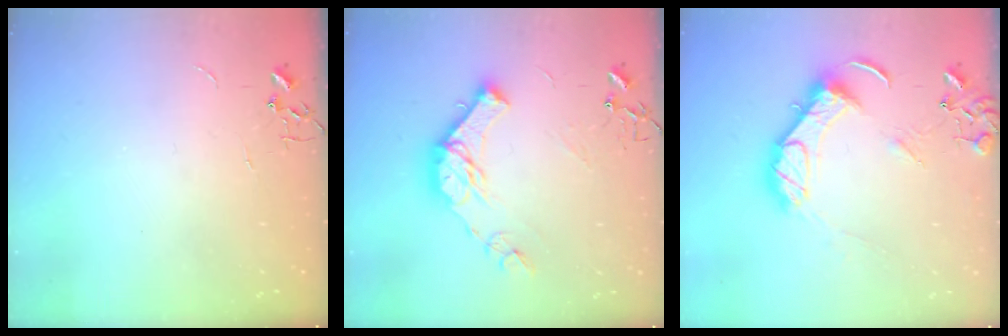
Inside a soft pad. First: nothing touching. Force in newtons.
{"total": 16.6, "press": 16.6, "slide": 1.3}
{"total": 14.2, "press": 14.1, "slide": 1.5}